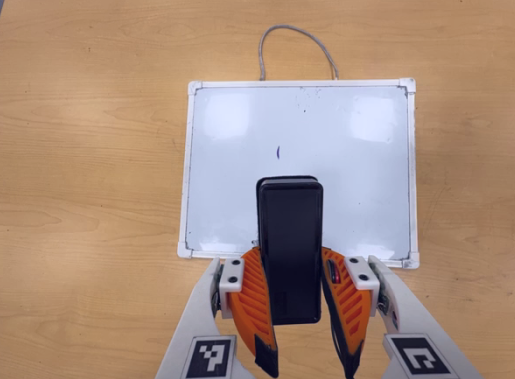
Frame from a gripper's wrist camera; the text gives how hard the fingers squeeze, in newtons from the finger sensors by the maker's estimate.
{"total": 7.7, "left": 6.1, "right": 9.3}